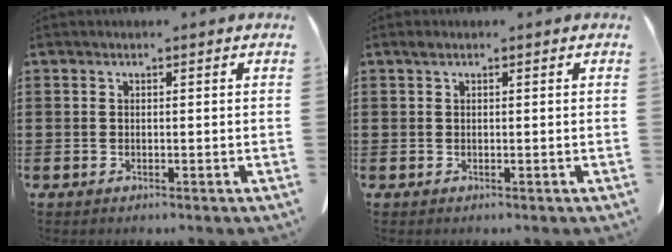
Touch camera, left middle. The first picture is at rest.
{"total": 0.6, "force": [0.3, 0.3, 0.3], "torque": [-0.009, 0.001, 0.007]}